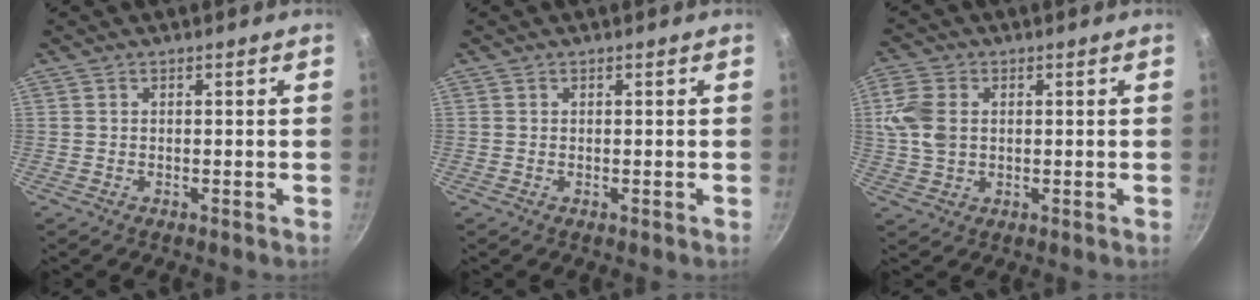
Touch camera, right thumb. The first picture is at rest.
{"total": 0.0}
{"total": 7.5, "force": [1.1, 5.4, 5.1], "torque": [-0.100, 0.005, 0.019]}